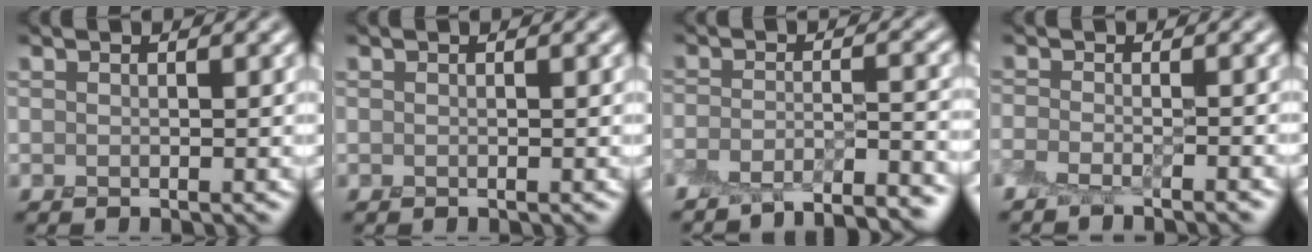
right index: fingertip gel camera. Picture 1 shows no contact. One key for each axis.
{"total": 0.0}
{"total": 7.6, "fx": -6.9, "fy": 1.3, "fz": 2.8, "tx": -0.041, "ty": -0.006, "tz": -0.103}
{"total": 2.3, "fx": -2.2, "fy": 0.1, "fz": 0.7, "tx": -0.015, "ty": -0.006, "tz": -0.045}